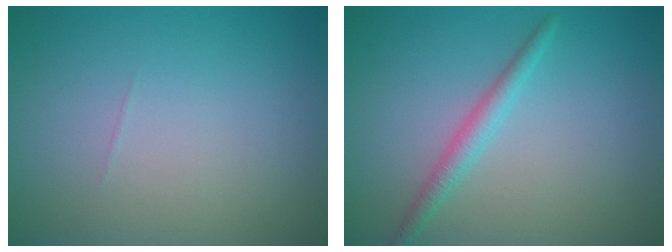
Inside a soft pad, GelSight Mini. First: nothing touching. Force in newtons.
{"total": 2.0, "press": 2.0, "slide": 0.0}